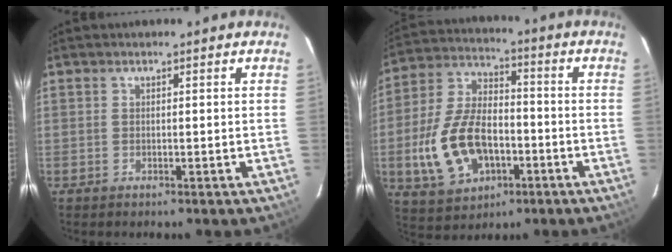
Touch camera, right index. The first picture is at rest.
{"total": 16.5, "force": [-4.8, 9.8, 12.4], "torque": [-0.276, 0.005, -0.073]}